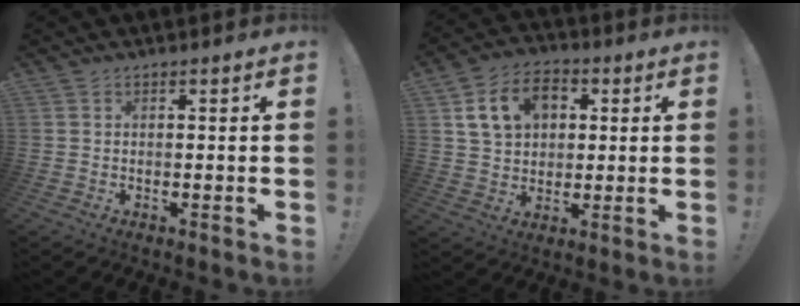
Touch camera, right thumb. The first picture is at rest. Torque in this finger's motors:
{"motor_torque": [0.89, 0.92, 0.30, -0.15, 0.06]}